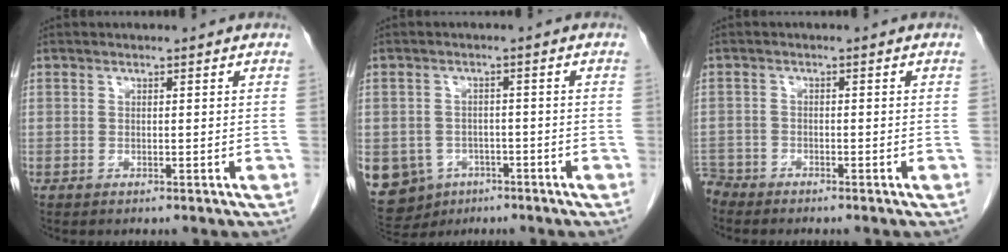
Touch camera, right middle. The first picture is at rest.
{"total": 12.2, "force": [-5.3, 10.4, 3.6], "torque": [-0.111, 0.004, -0.064]}
{"total": 2.8, "force": [-2.7, 0.6, -0.4], "torque": [0.009, -0.006, -0.052]}